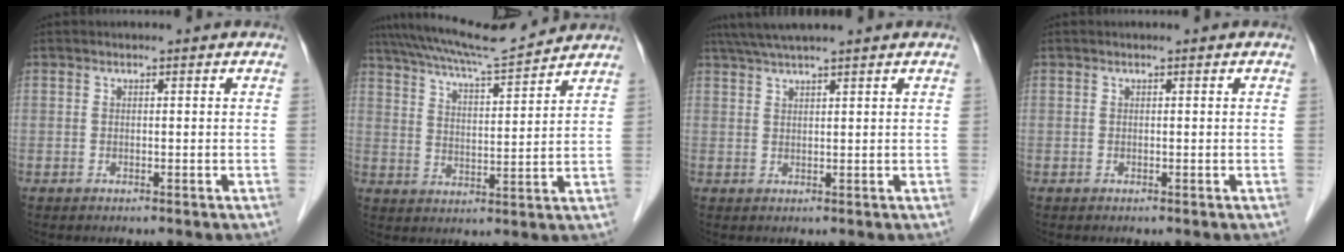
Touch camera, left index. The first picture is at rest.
{"total": 12.1, "force": [11.4, -0.5, 4.0], "torque": [-0.080, 0.014, 0.184]}
{"total": 6.5, "force": [5.4, -0.5, 3.6], "torque": [-0.061, 0.037, 0.092]}
{"total": 0.0}